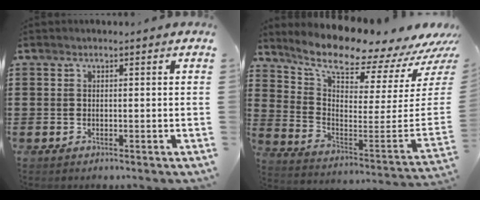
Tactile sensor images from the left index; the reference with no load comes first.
{"total": 8.1, "force": [7.0, 0.7, 4.0], "torque": [-0.091, -0.086, 0.110]}